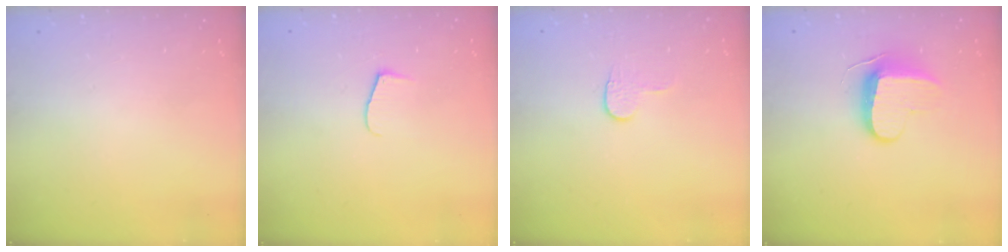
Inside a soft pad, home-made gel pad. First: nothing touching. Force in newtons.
{"total": 6.3, "press": 6.2, "slide": 0.8}
{"total": 3.8, "press": 3.8, "slide": 0.4}
{"total": 9.1, "press": 9.1, "slide": 1.0}